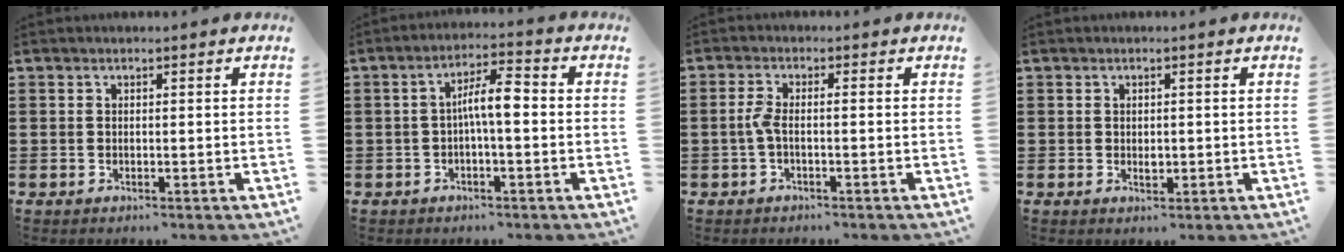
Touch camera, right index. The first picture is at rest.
{"total": 5.9, "force": [-0.3, 1.4, 5.7], "torque": [-0.106, 0.012, -0.009]}
{"total": 2.7, "force": [-0.9, 0.5, 2.5], "torque": [-0.062, -0.003, -0.022]}
{"total": 1.2, "force": [0.0, 0.7, 0.9], "torque": [-0.018, 0.003, -0.001]}